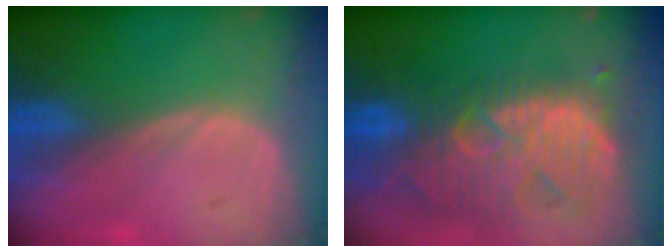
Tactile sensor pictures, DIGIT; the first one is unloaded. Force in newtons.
{"total": 13.2, "press": 11.4, "slide": 6.6}